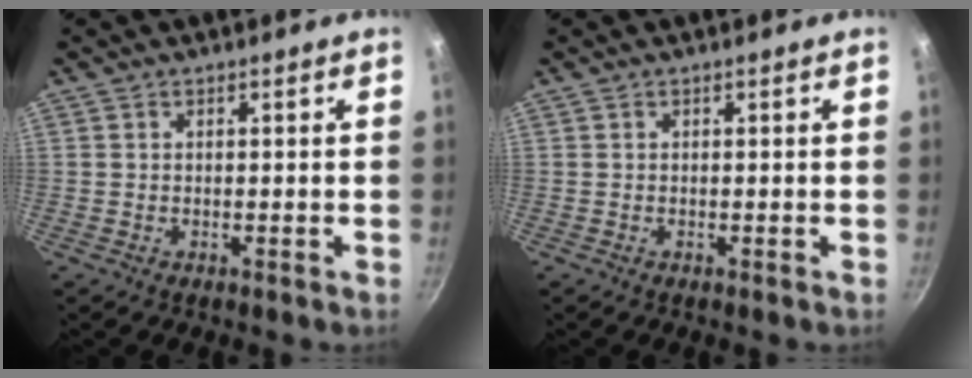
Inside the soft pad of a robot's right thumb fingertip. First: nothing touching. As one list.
[{"total": 0.0}]